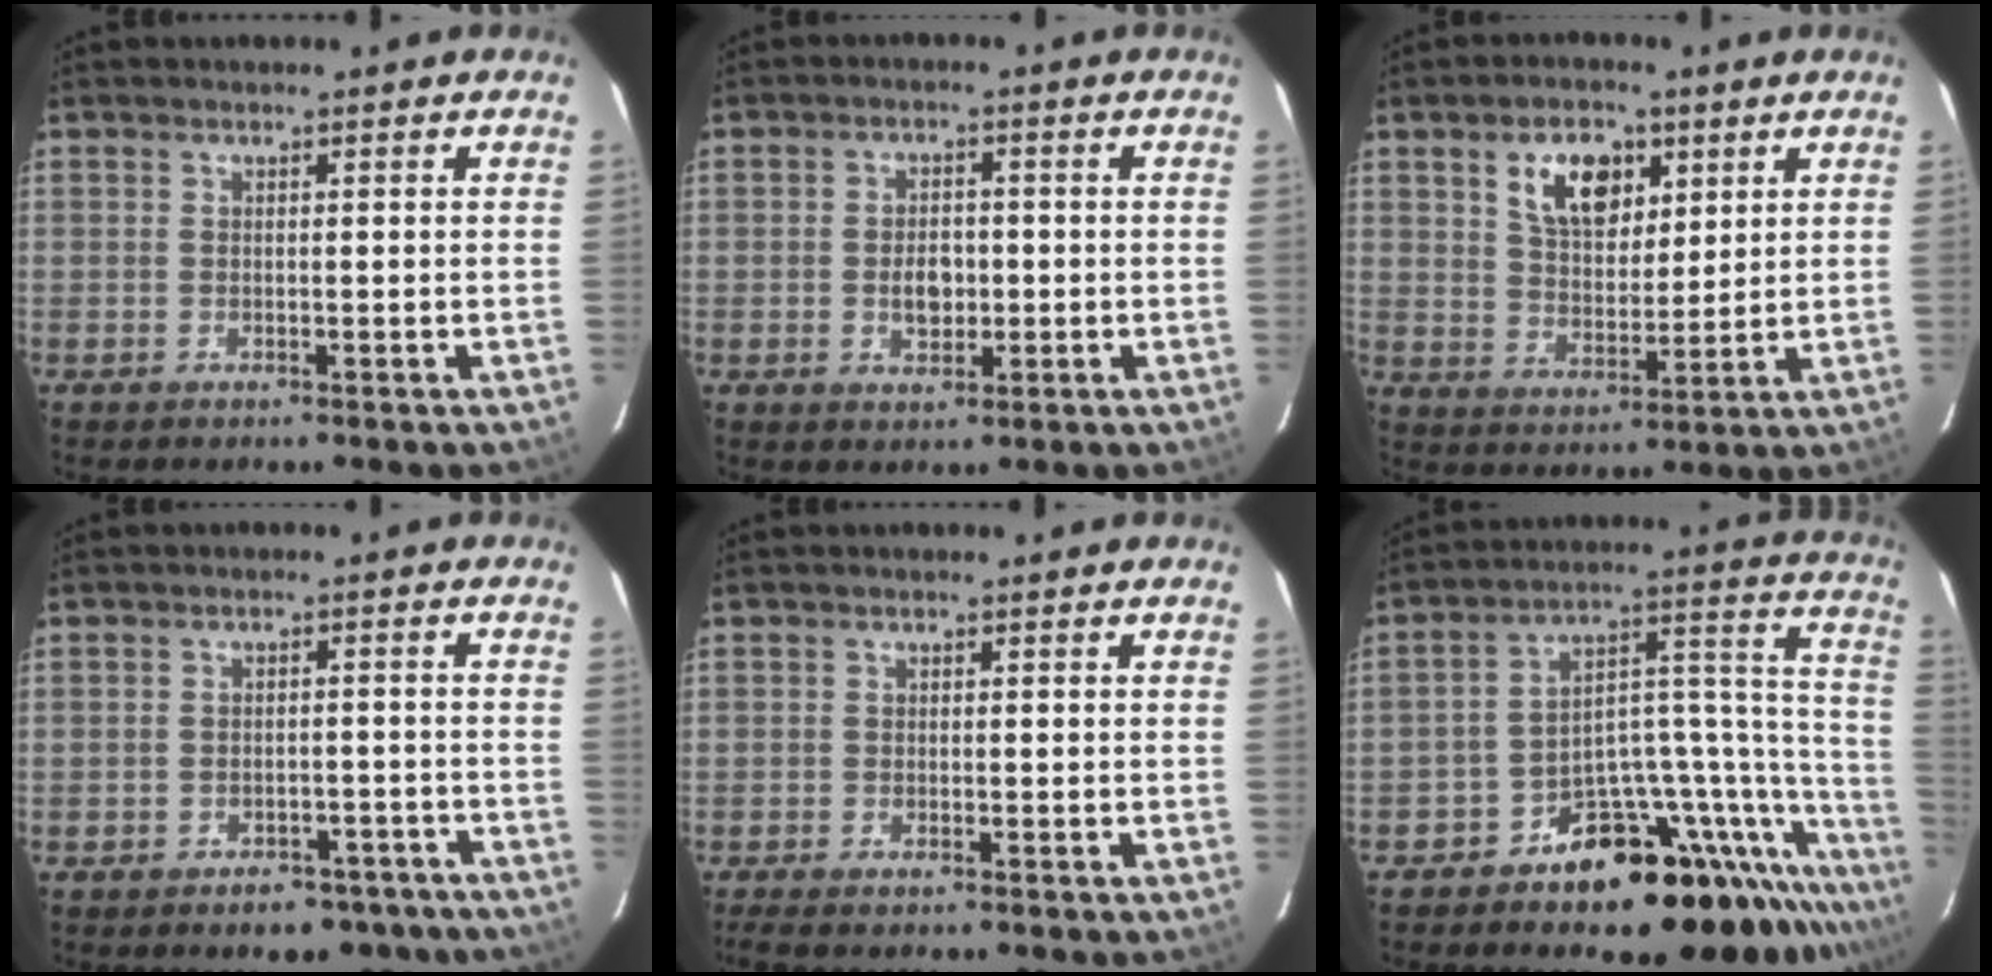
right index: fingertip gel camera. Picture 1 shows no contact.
{"total": 4.7, "force": [-0.8, 3.1, 3.4], "torque": [-0.060, 0.003, -0.010]}
{"total": 9.9, "force": [4.5, 6.0, 6.5], "torque": [-0.109, 0.013, 0.083]}
{"total": 10.4, "force": [-8.4, 5.3, 3.2], "torque": [-0.064, 0.020, -0.087]}
{"total": 3.5, "force": [-2.9, 0.8, 1.6], "torque": [-0.045, -0.014, -0.054]}
{"total": 21.7, "force": [-18.7, 7.2, 8.5], "torque": [-0.052, 0.057, -0.293]}